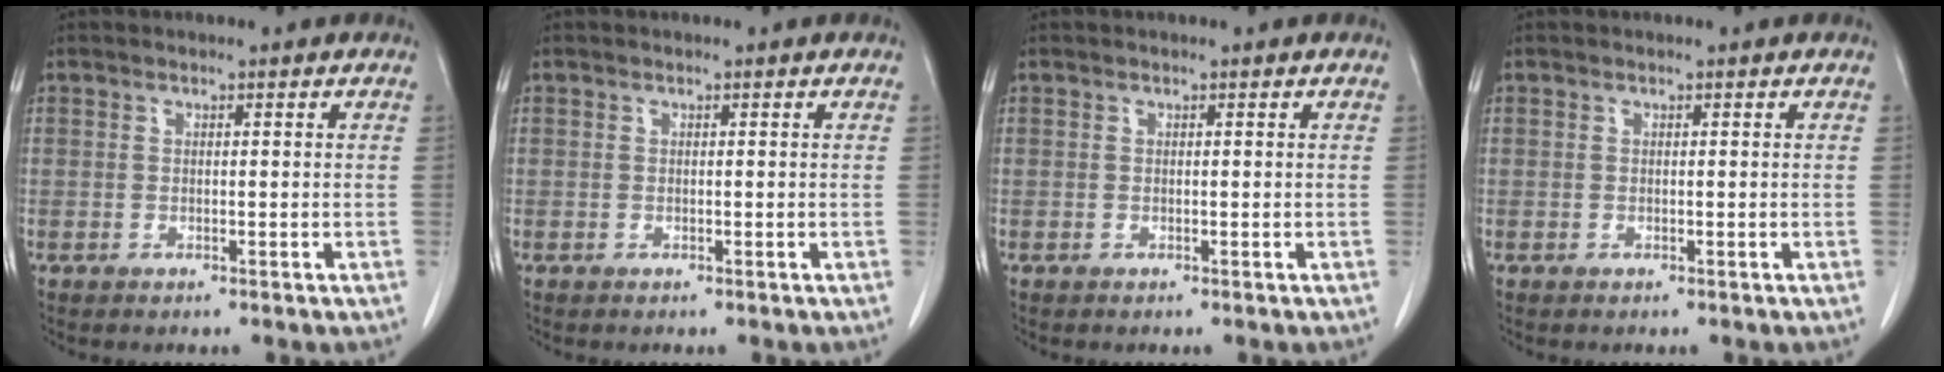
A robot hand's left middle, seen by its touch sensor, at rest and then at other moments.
{"total": 0.0}
{"total": 0.0}
{"total": 0.0}